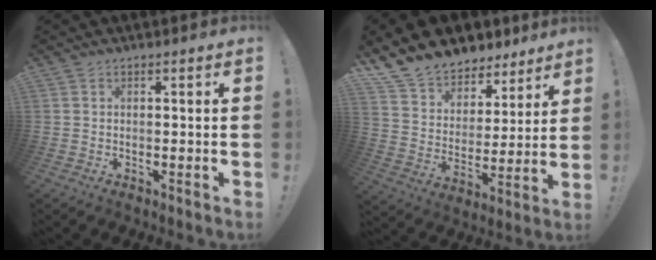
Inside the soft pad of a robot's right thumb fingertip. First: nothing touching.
{"total": 12.8, "force": [10.7, 6.6, 2.4], "torque": [-0.054, -0.090, 0.198]}